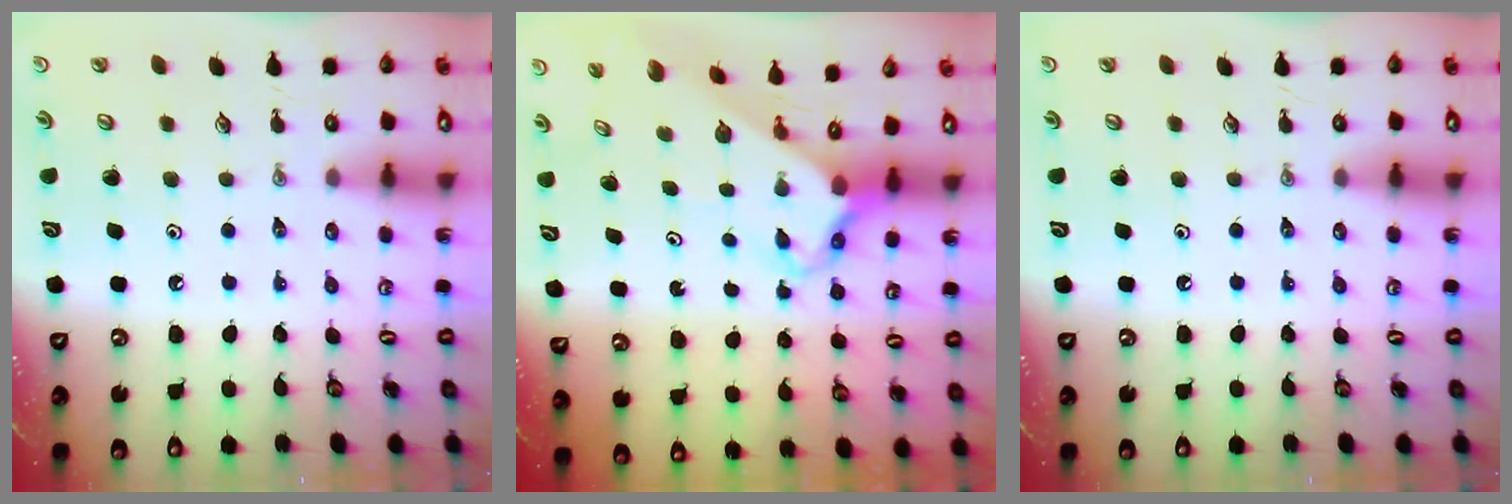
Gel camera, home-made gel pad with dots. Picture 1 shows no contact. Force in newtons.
{"total": 2.6, "press": 2.6, "slide": 0.2}
{"total": 0.0}